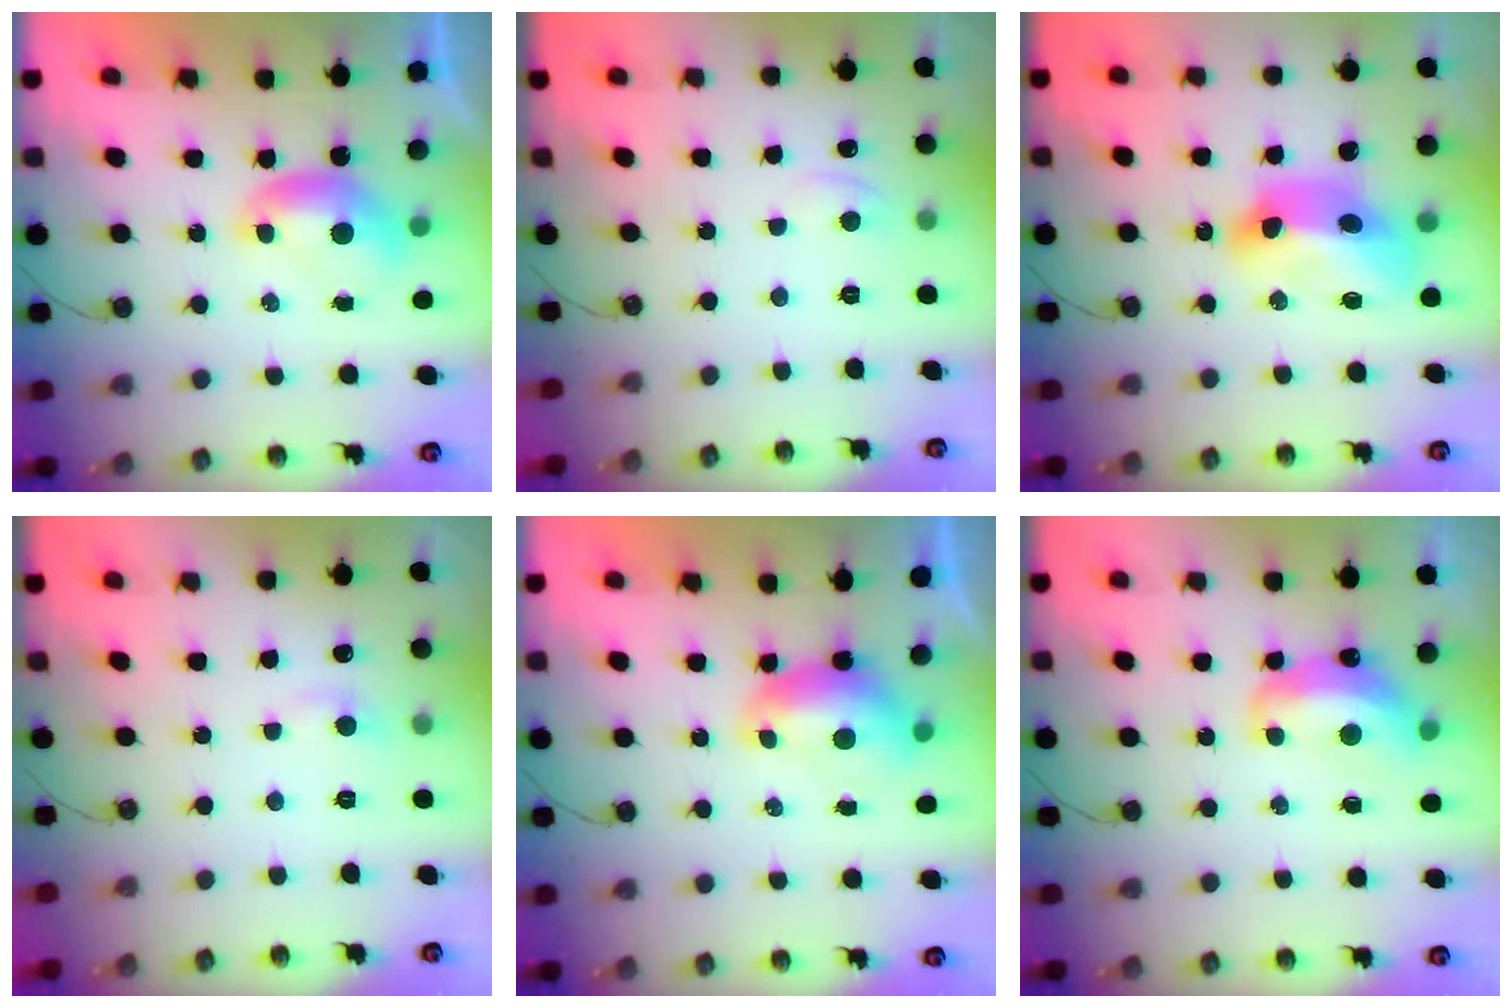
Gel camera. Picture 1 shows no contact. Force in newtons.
{"total": 1.2, "press": 1.2, "slide": 0.3}
{"total": 11.4, "press": 11.3, "slide": 1.2}
{"total": 1.5, "press": 1.2, "slide": 0.9}
{"total": 1.4, "press": 0.8, "slide": 1.1}
{"total": 5.9, "press": 5.8, "slide": 1.3}